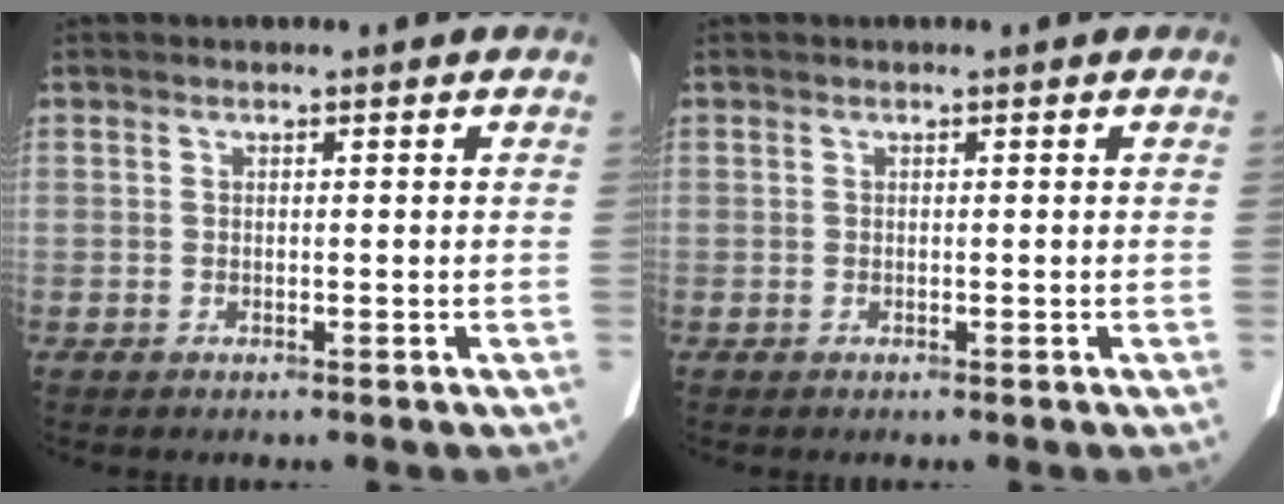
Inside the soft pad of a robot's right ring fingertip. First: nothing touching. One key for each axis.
{"total": 0.0}